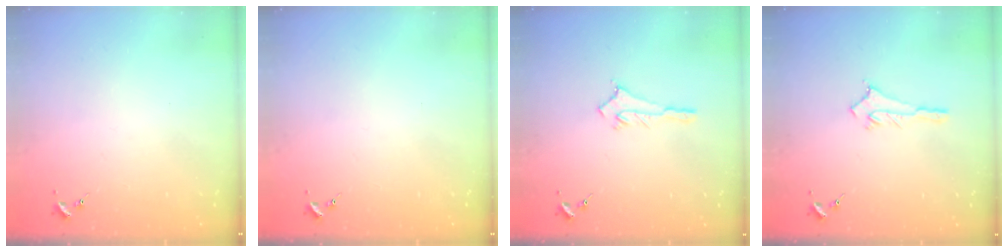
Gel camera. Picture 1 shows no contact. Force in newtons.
{"total": 0.0}
{"total": 2.9, "press": 2.8, "slide": 0.4}
{"total": 2.9, "press": 2.8, "slide": 0.4}